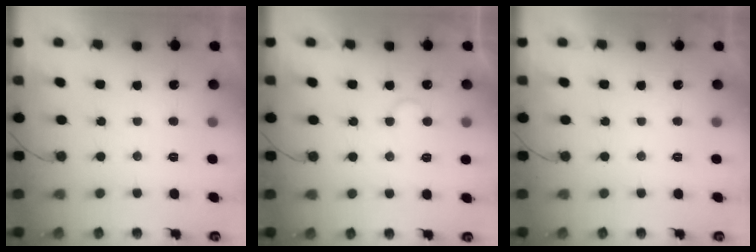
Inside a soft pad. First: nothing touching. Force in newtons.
{"total": 6.2, "press": 6.2, "slide": 0.5}
{"total": 0.0}